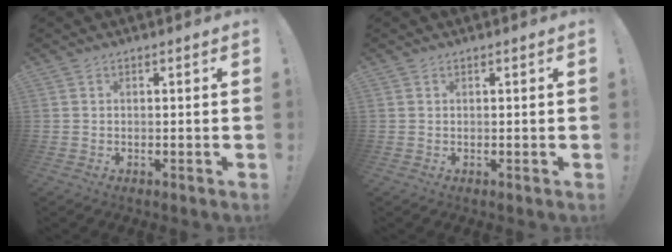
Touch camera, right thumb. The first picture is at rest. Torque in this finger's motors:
{"motor_torque": [0.06, -0.03, -0.02, 0.12, -0.04]}